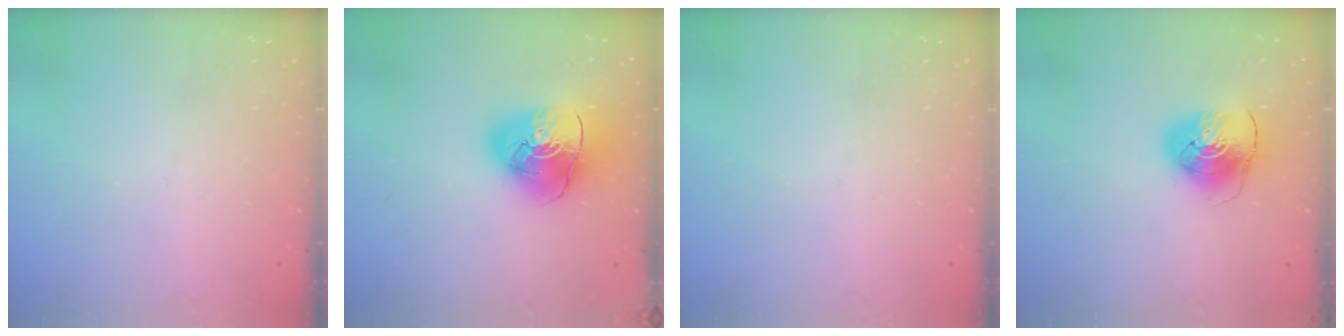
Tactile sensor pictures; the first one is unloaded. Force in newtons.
{"total": 14.6, "press": 14.4, "slide": 2.1}
{"total": 0.0}
{"total": 9.4, "press": 9.2, "slide": 1.5}